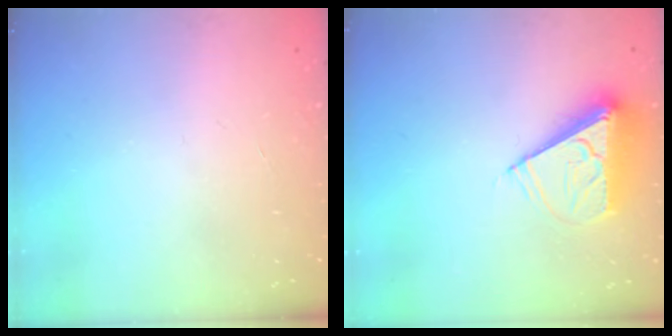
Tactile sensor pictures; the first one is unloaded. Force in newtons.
{"total": 9.0, "press": 9.0, "slide": 0.4}